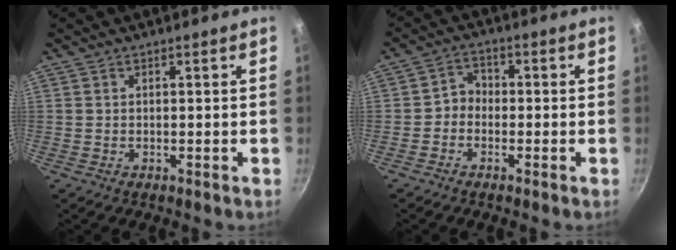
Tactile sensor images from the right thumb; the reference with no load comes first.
{"total": 3.7, "force": [-1.1, 3.0, 1.9], "torque": [-0.014, 0.019, -0.032]}